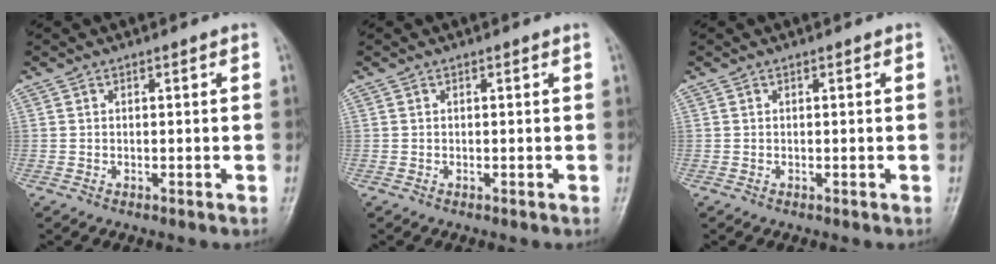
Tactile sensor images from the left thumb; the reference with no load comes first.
{"total": 0.0}
{"total": 0.0}